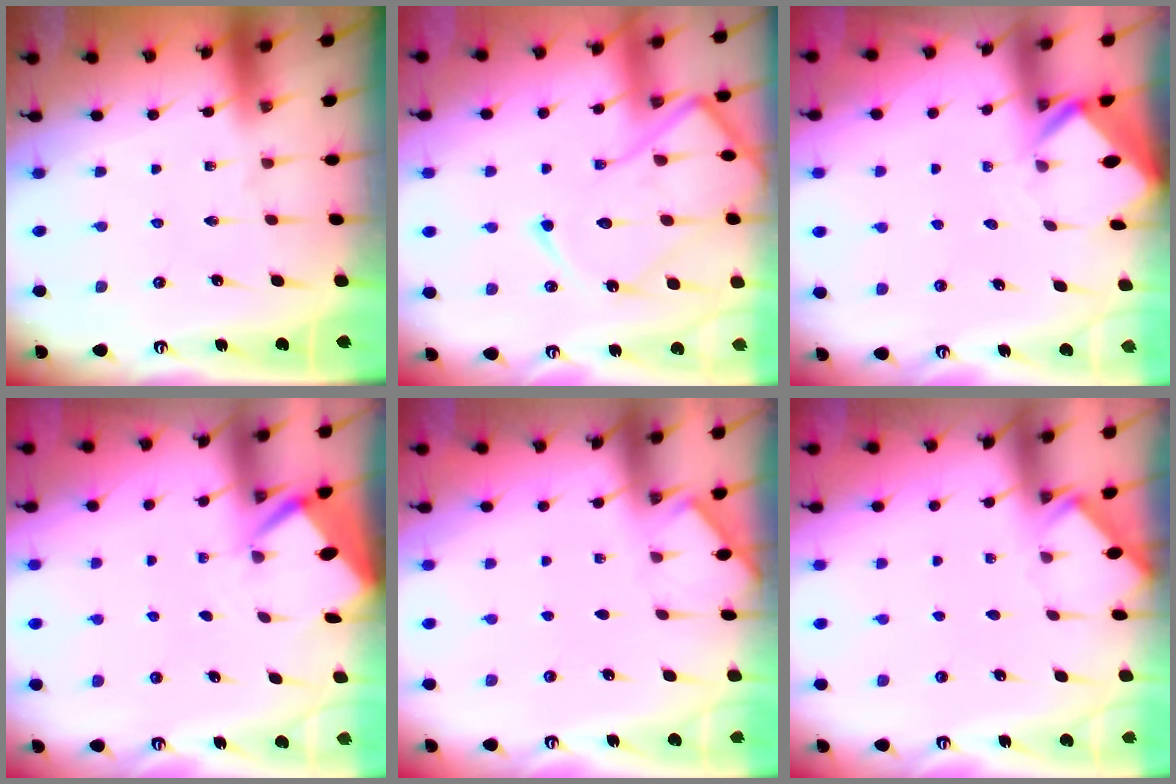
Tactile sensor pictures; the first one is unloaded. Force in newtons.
{"total": 16.2, "press": 16.1, "slide": 1.5}
{"total": 2.8, "press": 2.8, "slide": 0.2}
{"total": 2.6, "press": 2.6, "slide": 0.3}
{"total": 2.0, "press": 1.9, "slide": 0.3}
{"total": 3.2, "press": 3.1, "slide": 0.4}